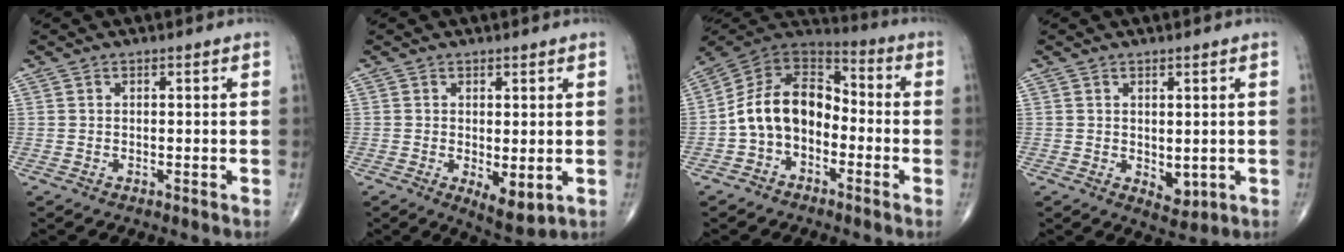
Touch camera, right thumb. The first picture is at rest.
{"total": 5.4, "force": [-0.9, 2.3, 4.8], "torque": [-0.070, -0.018, -0.005]}
{"total": 13.2, "force": [-3.2, 9.3, 8.8], "torque": [-0.134, 0.063, -0.071]}
{"total": 3.4, "force": [-0.2, 2.0, 2.7], "torque": [-0.025, -0.009, 0.008]}